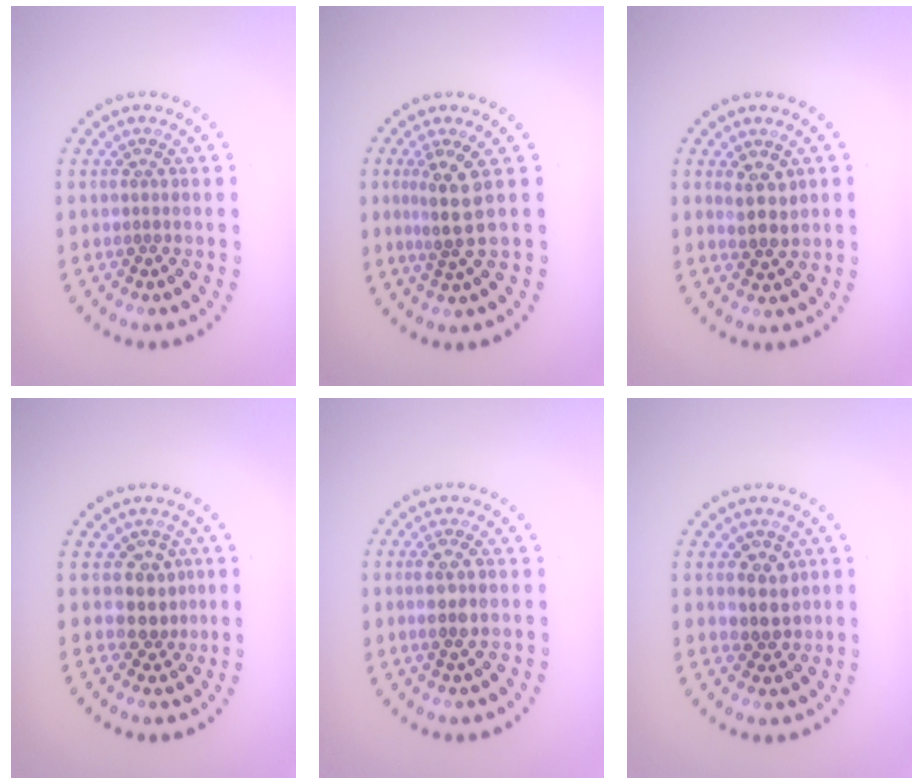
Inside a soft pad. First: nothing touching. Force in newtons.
{"total": 3.0, "press": 2.3, "slide": 1.9}
{"total": 2.2, "press": 2.0, "slide": 1.0}
{"total": 2.6, "press": 2.2, "slide": 1.4}
{"total": 2.3, "press": 2.2, "slide": 0.8}
{"total": 2.8, "press": 2.7, "slide": 0.9}